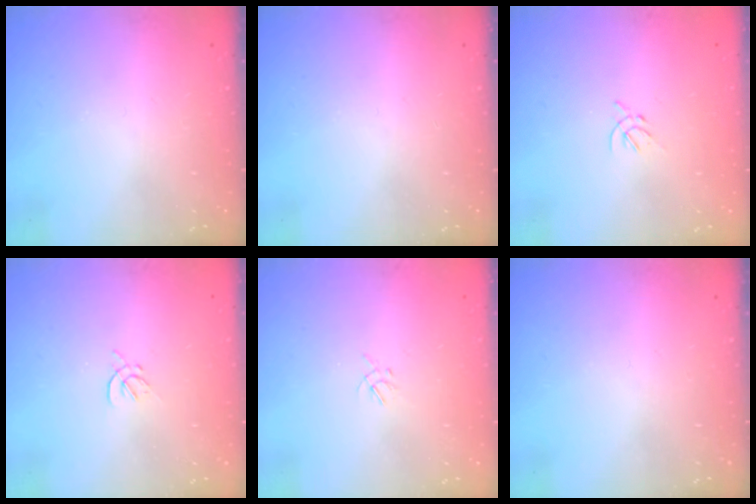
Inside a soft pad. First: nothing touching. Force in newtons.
{"total": 0.0}
{"total": 1.7, "press": 1.6, "slide": 0.6}
{"total": 1.7, "press": 1.6, "slide": 0.6}
{"total": 1.1, "press": 1.0, "slide": 0.4}
{"total": 0.0}